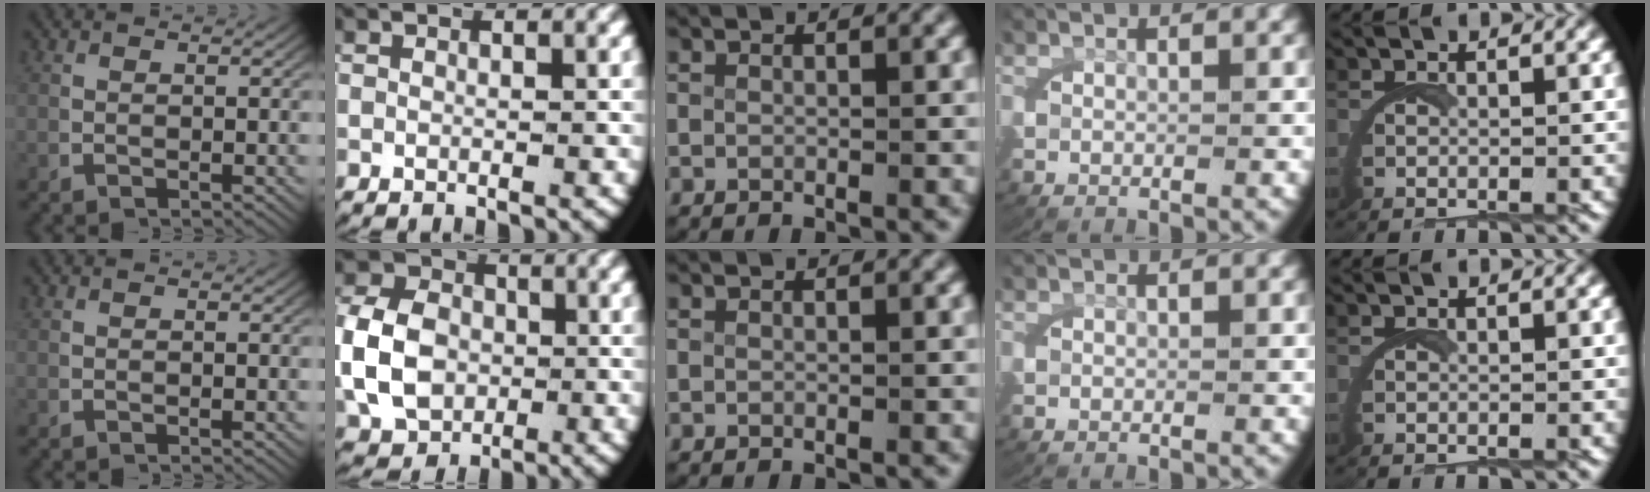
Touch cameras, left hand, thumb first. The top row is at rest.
{"index": {"total": 7.4, "force": [-0.6, 6.1, 4.2], "torque": [-0.086, -0.015, -0.005]}}